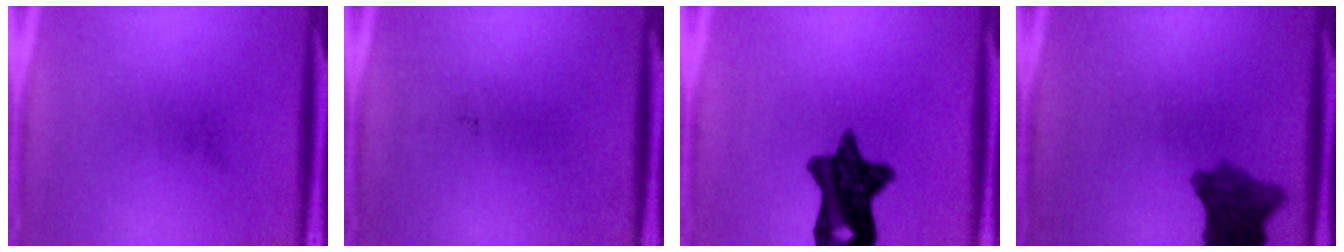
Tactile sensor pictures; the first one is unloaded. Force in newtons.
{"total": 0.0}
{"total": 12.3}
{"total": 7.3}